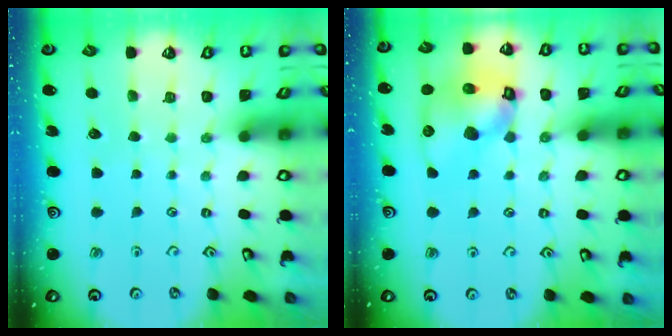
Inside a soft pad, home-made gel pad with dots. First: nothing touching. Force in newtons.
{"total": 14.5, "press": 14.3, "slide": 2.1}